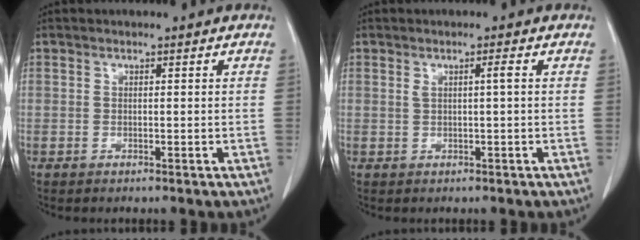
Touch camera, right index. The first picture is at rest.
{"total": 1.5, "force": [0.3, -0.2, 1.5], "torque": [-0.026, 0.001, 0.007]}